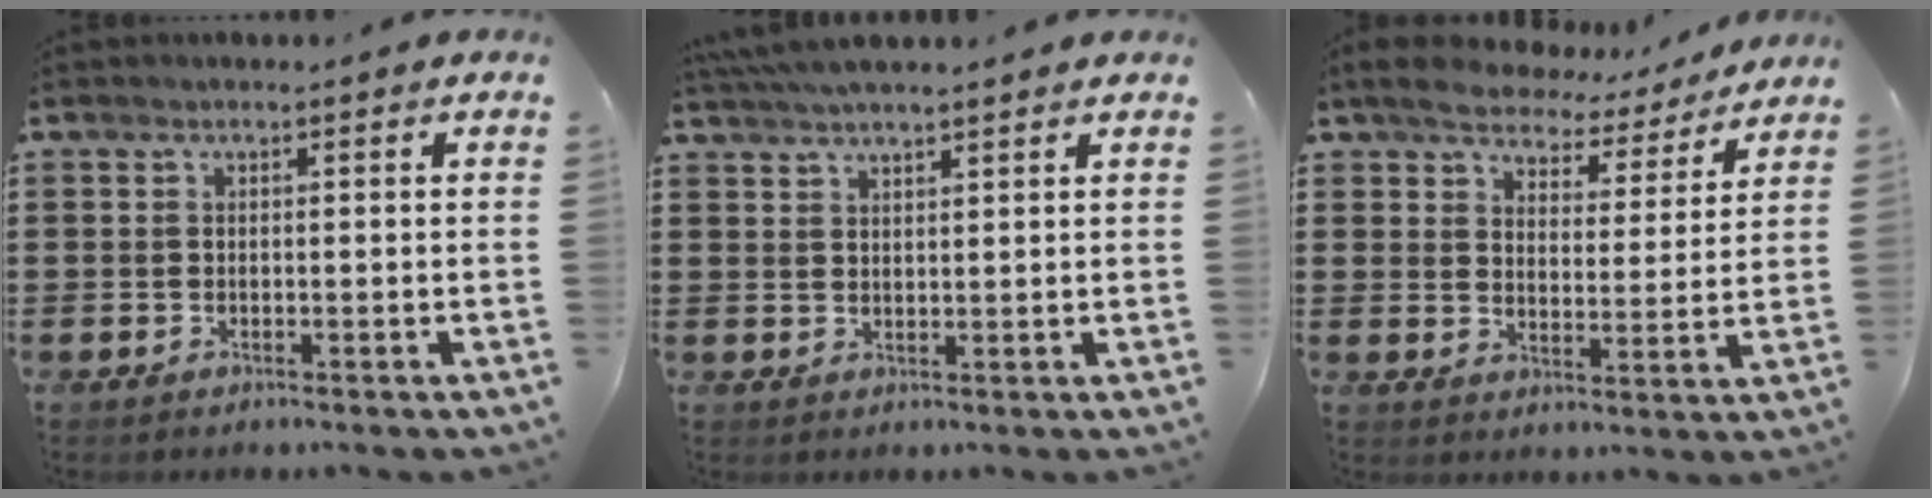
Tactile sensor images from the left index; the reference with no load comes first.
{"total": 3.7, "force": [3.3, 0.0, 1.5], "torque": [-0.038, -0.002, 0.064]}
{"total": 5.4, "force": [5.2, 1.2, 0.7], "torque": [-0.045, -0.031, 0.090]}